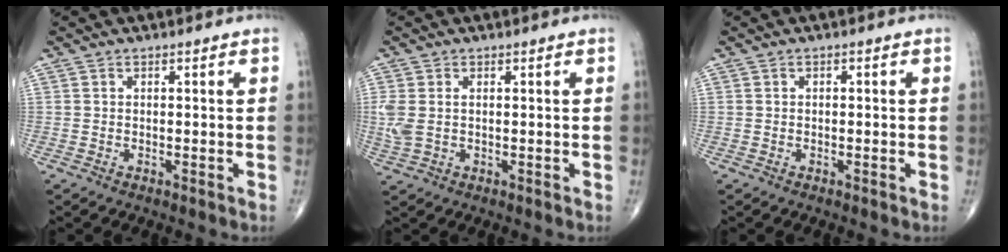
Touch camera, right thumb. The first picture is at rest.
{"total": 4.4, "force": [0.2, 2.8, 3.4], "torque": [-0.104, 0.010, 0.009]}
{"total": 0.0}